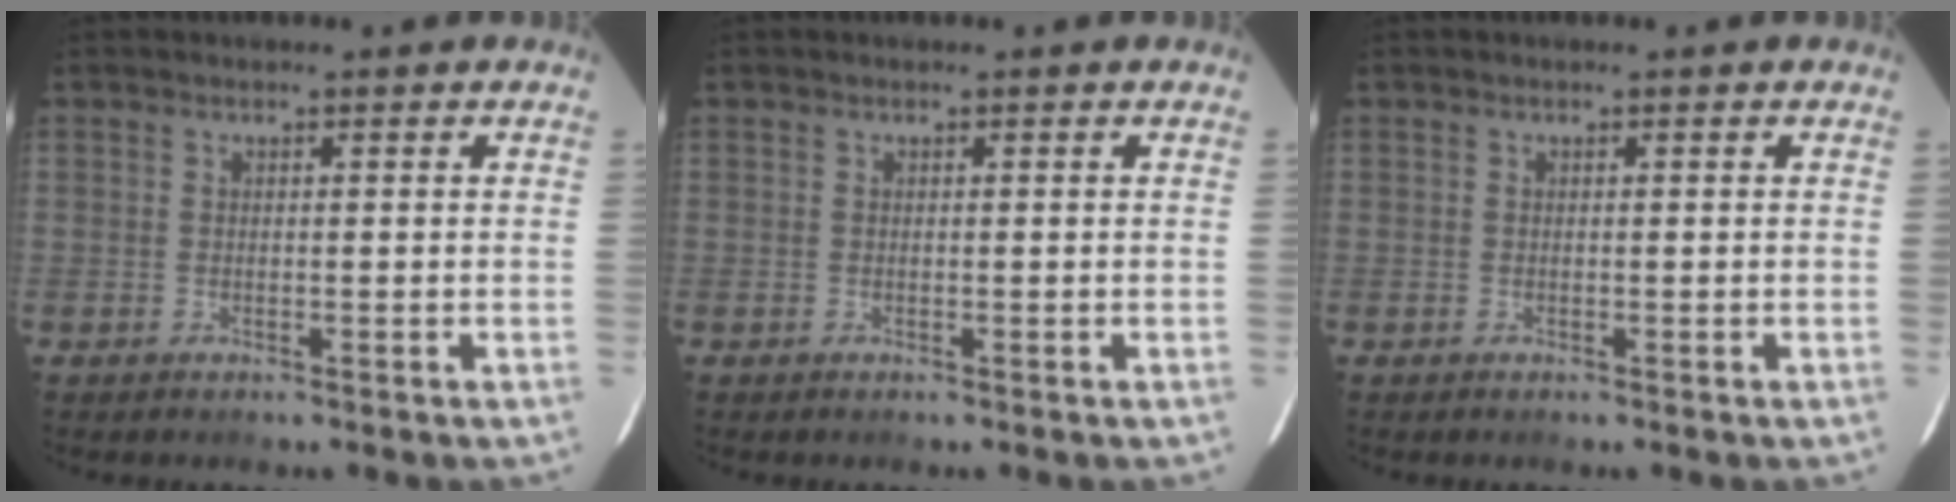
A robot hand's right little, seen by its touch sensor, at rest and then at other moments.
{"total": 0.0}
{"total": 0.0}